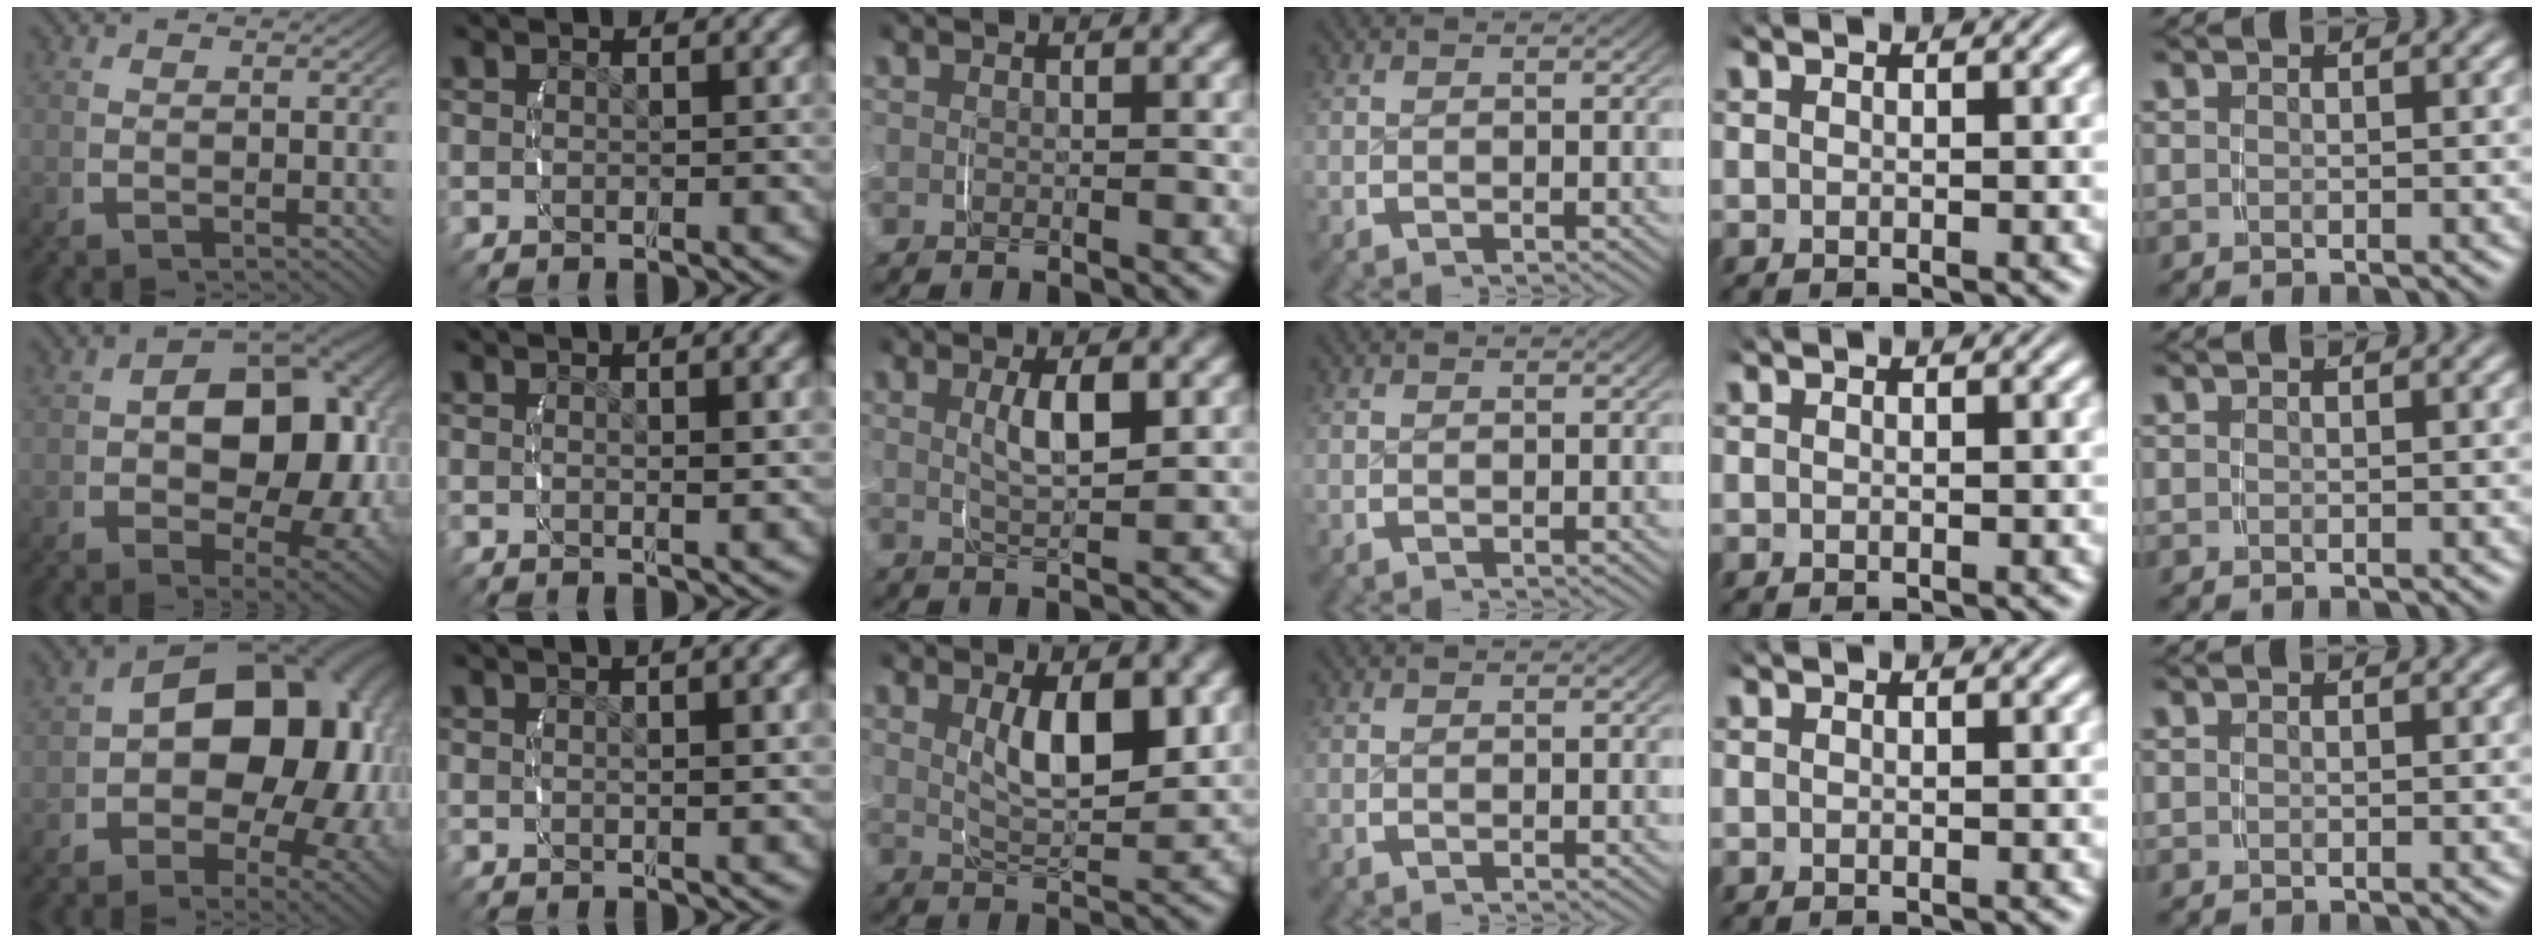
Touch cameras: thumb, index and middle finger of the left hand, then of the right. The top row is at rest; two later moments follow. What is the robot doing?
{"motion": "grasp_and_lifting", "object": "velcro strap"}